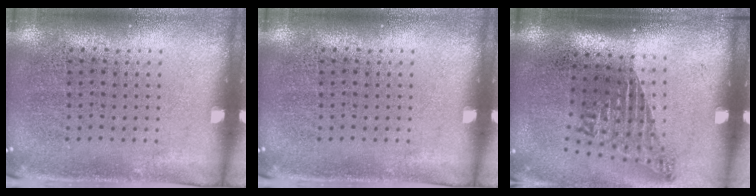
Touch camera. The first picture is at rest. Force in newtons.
{"total": 0.0}
{"total": 1.7, "press": 1.1, "slide": 1.3}